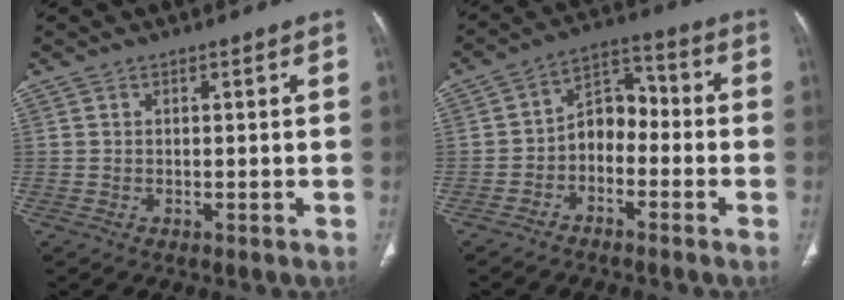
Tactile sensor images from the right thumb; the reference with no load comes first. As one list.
[{"total": 7.6, "force": [-2.6, 5.4, 4.6], "torque": [-0.051, 0.046, -0.059]}]